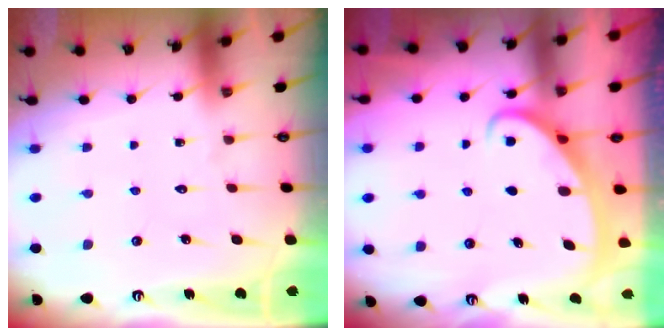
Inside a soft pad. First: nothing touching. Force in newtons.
{"total": 2.5, "press": 2.5, "slide": 0.4}